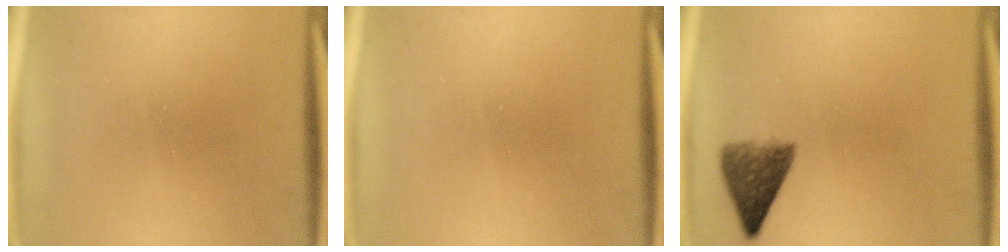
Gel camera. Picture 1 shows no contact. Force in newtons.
{"total": 0.0}
{"total": 5.2}